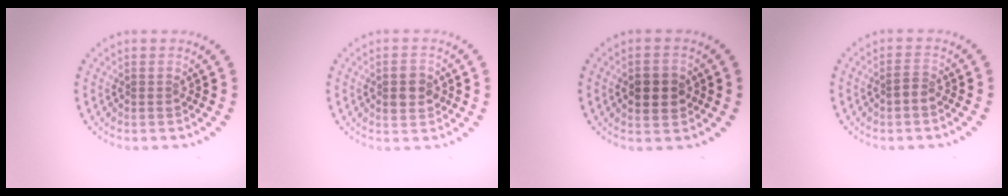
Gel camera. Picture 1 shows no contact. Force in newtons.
{"total": 2.7, "press": 2.7, "slide": 0.1}
{"total": 2.7, "press": 2.7, "slide": 0.2}
{"total": 1.2, "press": 1.1, "slide": 0.5}